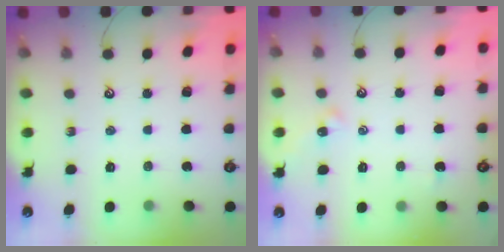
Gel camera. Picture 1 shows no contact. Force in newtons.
{"total": 2.2, "press": 2.1, "slide": 0.5}